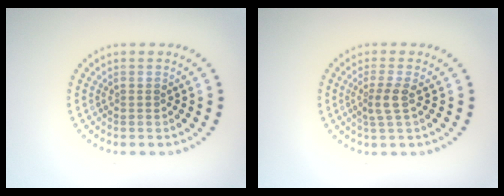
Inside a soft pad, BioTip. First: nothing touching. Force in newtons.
{"total": 2.1, "press": 1.7, "slide": 1.2}